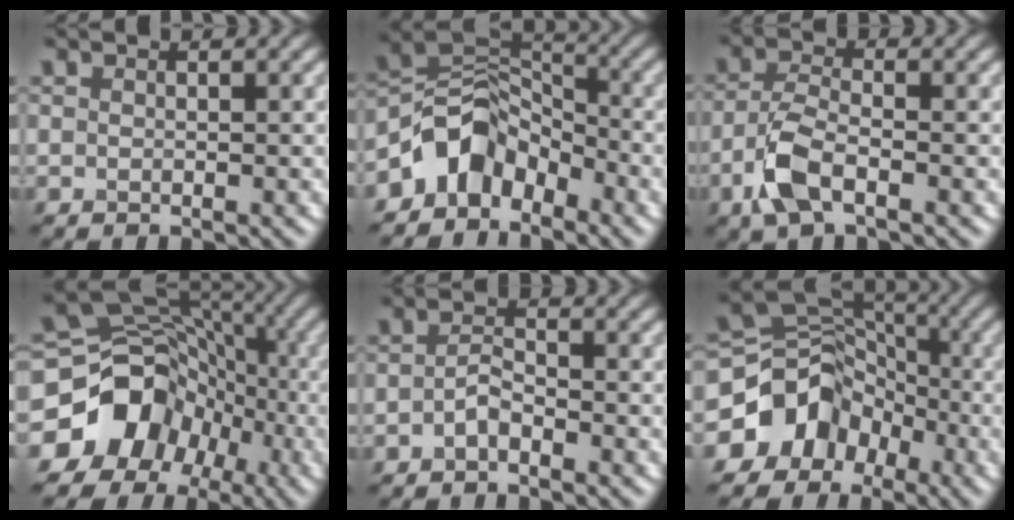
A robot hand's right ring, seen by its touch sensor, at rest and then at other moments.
{"total": 5.7, "force": [-3.7, 3.6, 2.3], "torque": [-0.018, 0.007, -0.081]}
{"total": 4.4, "force": [-2.1, 1.9, 3.4], "torque": [-0.077, -0.001, -0.050]}
{"total": 11.4, "force": [-4.6, 9.5, 4.3], "torque": [-0.071, 0.011, -0.090]}
{"total": 1.6, "force": [-0.9, 0.6, 1.1], "torque": [-0.025, 0.004, -0.022]}
{"total": 9.8, "force": [-4.4, 8.0, 3.4], "torque": [-0.058, 0.012, -0.096]}